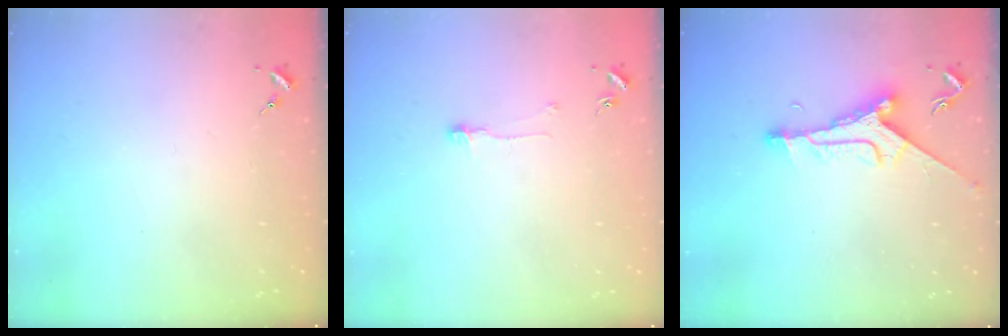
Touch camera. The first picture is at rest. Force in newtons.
{"total": 6.4, "press": 6.4, "slide": 0.4}
{"total": 9.5, "press": 9.5, "slide": 0.6}